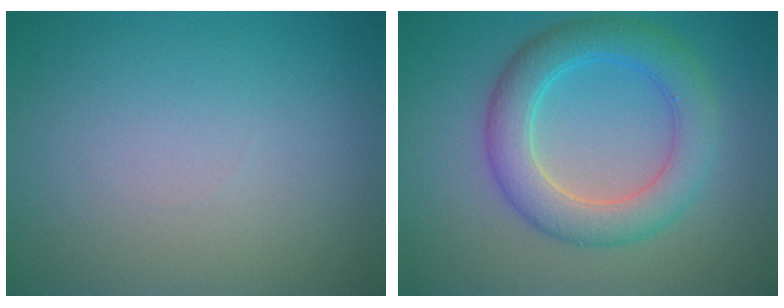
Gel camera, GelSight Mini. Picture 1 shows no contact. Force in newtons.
{"total": 5.4, "press": 5.4, "slide": 0.1}